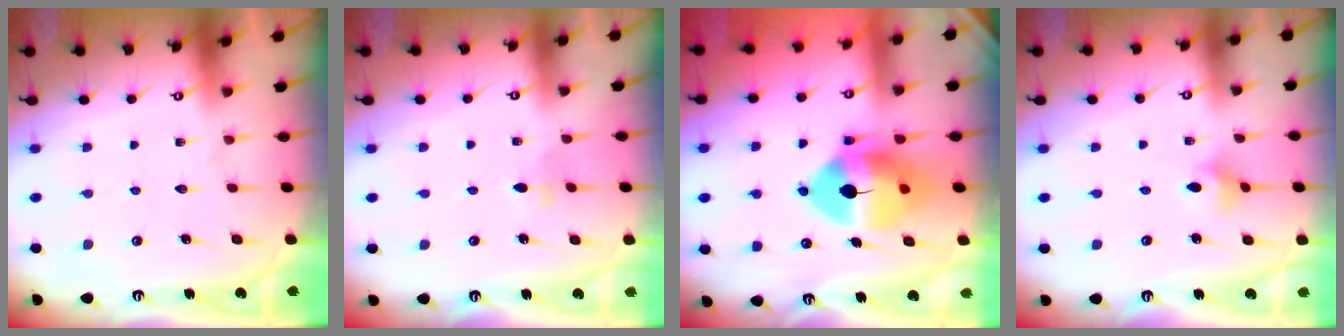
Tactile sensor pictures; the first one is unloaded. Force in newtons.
{"total": 2.7, "press": 2.6, "slide": 0.6}
{"total": 13.1, "press": 12.9, "slide": 2.3}
{"total": 3.8, "press": 3.7, "slide": 0.6}